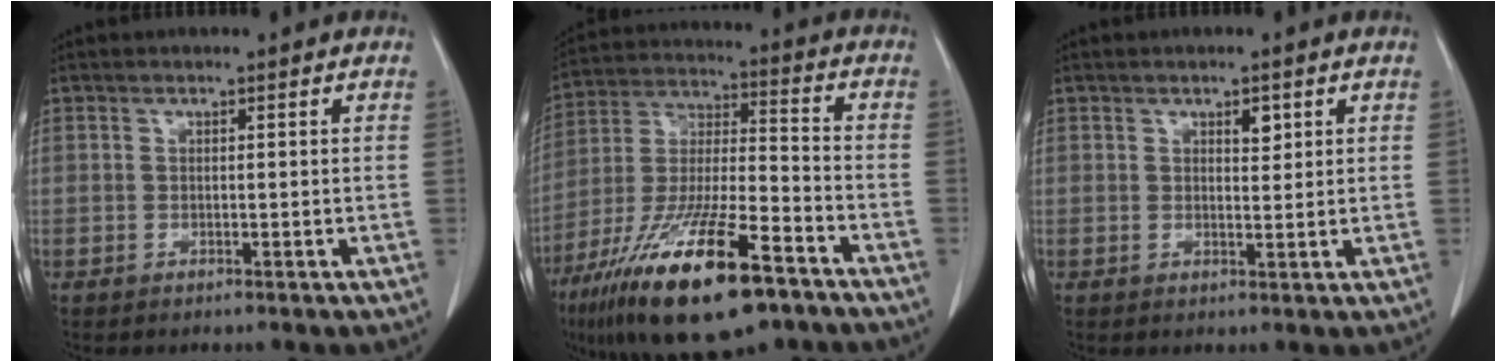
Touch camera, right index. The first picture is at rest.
{"total": 21.6, "force": [-13.2, 4.3, 16.6], "torque": [-0.315, -0.035, -0.230]}
{"total": 2.1, "force": [1.1, 0.9, 1.5], "torque": [-0.021, -0.003, 0.018]}